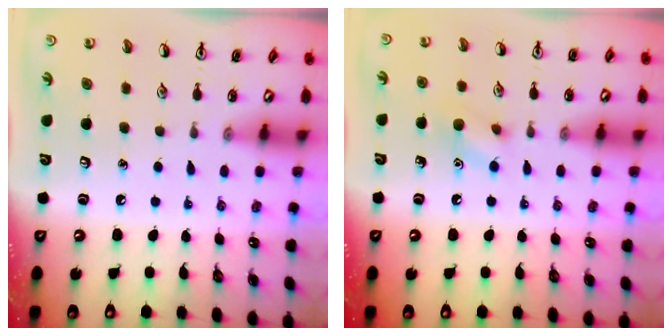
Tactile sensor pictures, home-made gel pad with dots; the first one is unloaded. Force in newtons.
{"total": 7.2, "press": 7.1, "slide": 1.3}